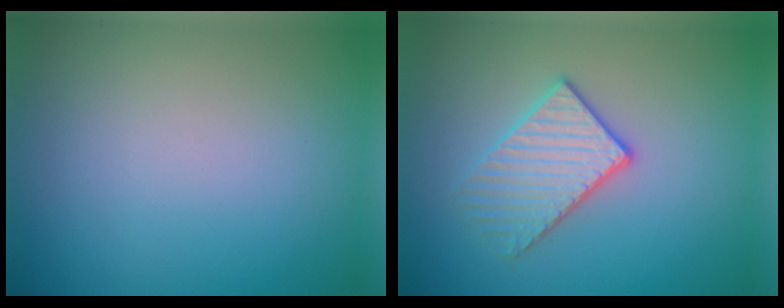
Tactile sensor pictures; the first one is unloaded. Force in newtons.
{"total": 3.0, "press": 2.9, "slide": 0.8}